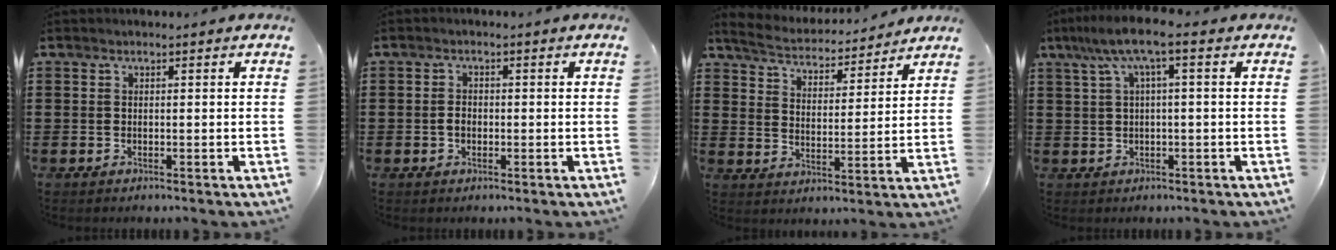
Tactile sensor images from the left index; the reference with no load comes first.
{"total": 1.8, "force": [-0.2, 1.2, 1.4], "torque": [-0.036, 0.002, -0.007]}
{"total": 4.3, "force": [4.2, 0.1, 0.5], "torque": [-0.035, -0.032, 0.068]}
{"total": 6.0, "force": [1.3, 0.9, 5.8], "torque": [-0.119, 0.004, 0.017]}